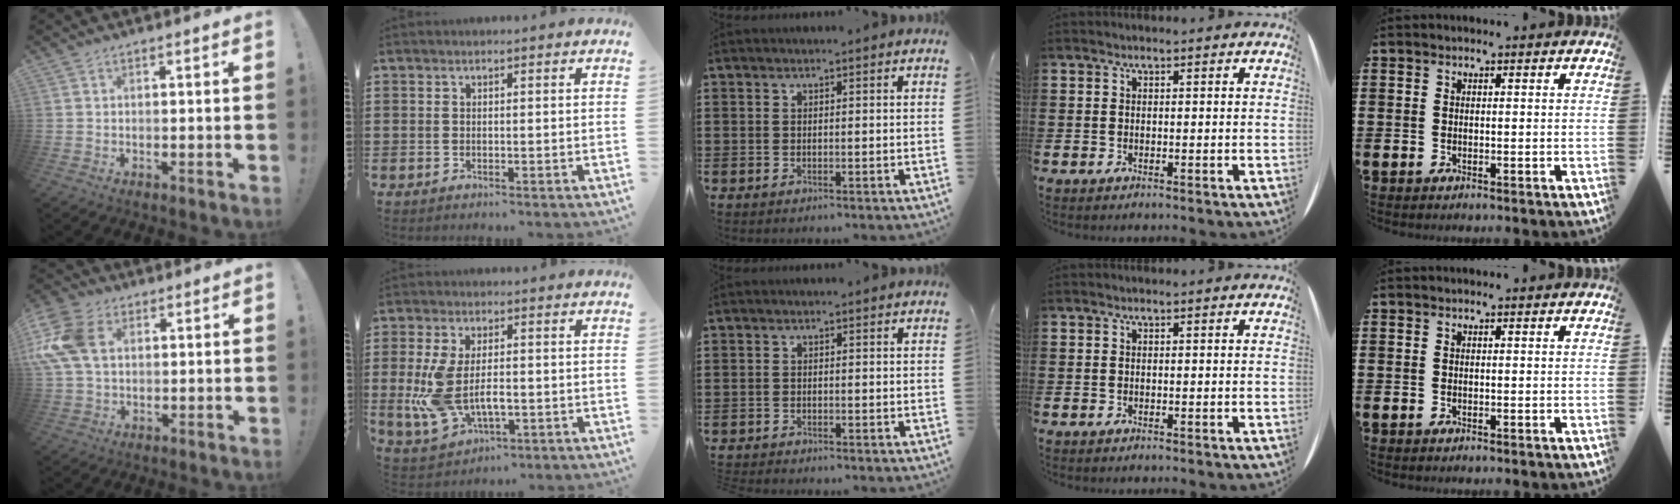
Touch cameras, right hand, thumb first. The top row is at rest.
{"thumb": {"total": 15.7, "force": [3.3, 10.7, 11.0], "torque": [-0.223, 0.003, 0.065]}, "index": {"total": 8.8, "force": [-1.0, 4.8, 7.3], "torque": [-0.172, 0.000, -0.022]}, "middle": {"total": 0.9, "force": [-0.9, 0.1, 0.0], "torque": [-0.001, 0.001, -0.019]}}